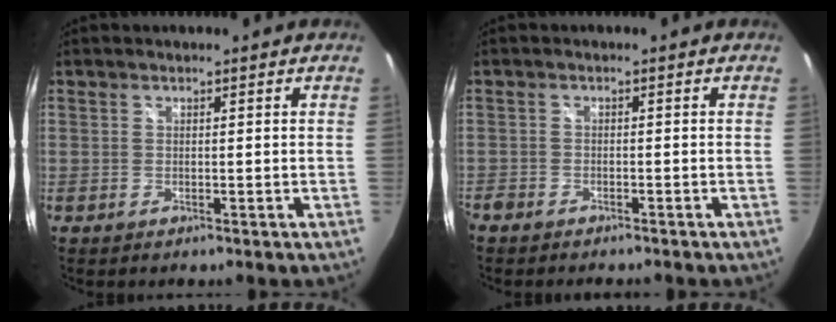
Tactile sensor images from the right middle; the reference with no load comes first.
{"total": 3.5, "force": [-3.0, 1.4, 0.8], "torque": [-0.031, -0.012, -0.054]}